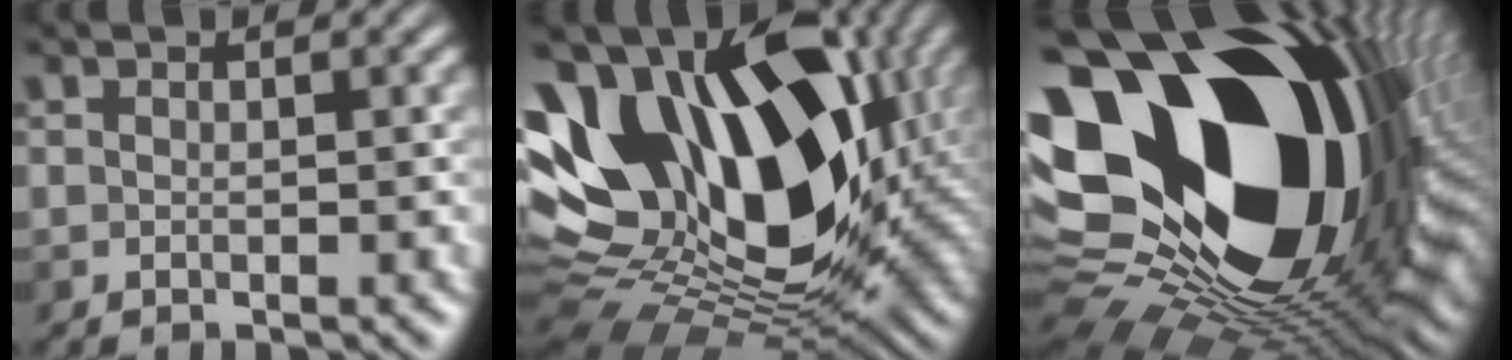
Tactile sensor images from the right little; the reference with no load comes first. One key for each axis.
{"total": 18.4, "fx": 2.9, "fy": 11.3, "fz": 14.2, "tx": -0.286, "ty": 0.023, "tz": 0.042}
{"total": 21.8, "fx": 2.3, "fy": 12.8, "fz": 17.5, "tx": -0.311, "ty": -0.047, "tz": 0.044}